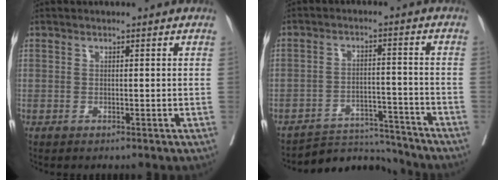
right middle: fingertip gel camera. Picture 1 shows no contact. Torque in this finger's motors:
{"motor_torque": [-0.09, -0.49, -0.29, -0.06]}